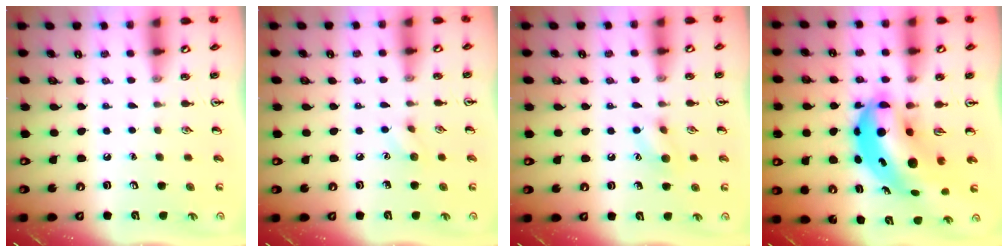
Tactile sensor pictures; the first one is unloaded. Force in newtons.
{"total": 4.8, "press": 4.6, "slide": 1.3}
{"total": 7.4, "press": 7.2, "slide": 1.5}
{"total": 11.7, "press": 11.3, "slide": 3.2}